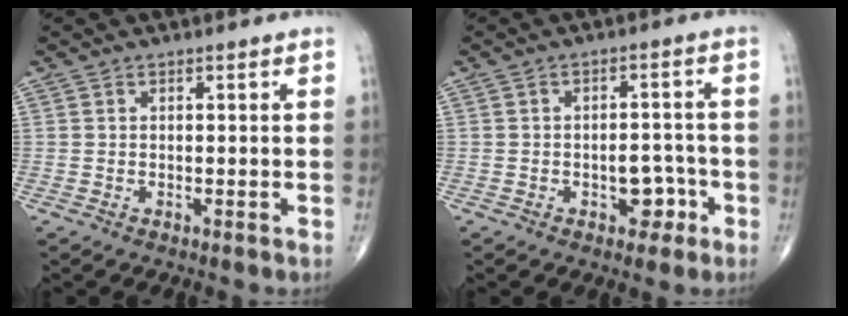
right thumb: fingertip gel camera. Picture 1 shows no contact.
{"total": 5.3, "force": [-2.2, 3.4, 3.4], "torque": [-0.019, 0.026, -0.028]}